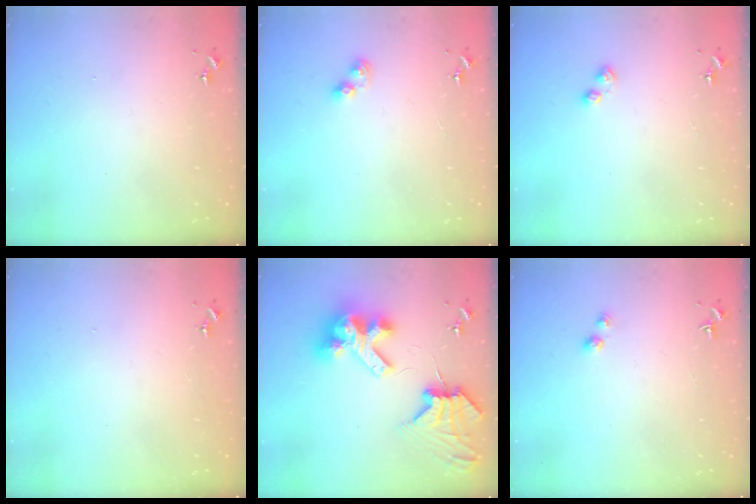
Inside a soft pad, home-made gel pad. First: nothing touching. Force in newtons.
{"total": 6.6, "press": 6.6, "slide": 0.7}
{"total": 4.3, "press": 4.3, "slide": 0.4}
{"total": 0.0}
{"total": 14.8, "press": 14.7, "slide": 2.0}
{"total": 2.6, "press": 2.6, "slide": 0.5}